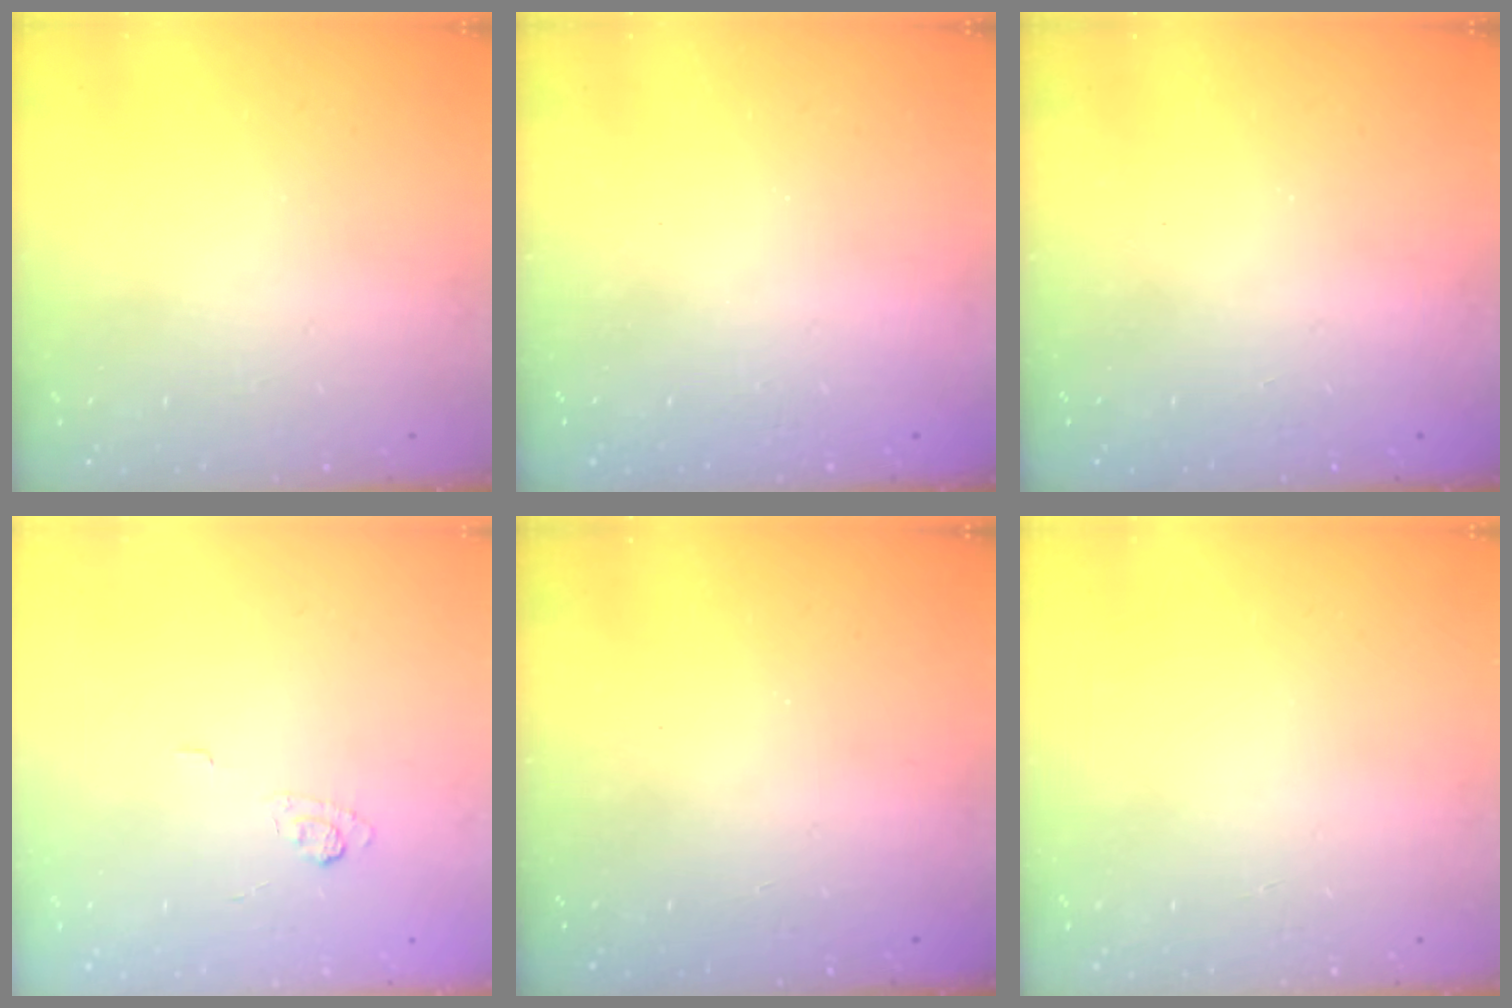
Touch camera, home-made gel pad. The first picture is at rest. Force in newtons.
{"total": 2.4, "press": 2.3, "slide": 0.8}
{"total": 2.6, "press": 2.4, "slide": 0.8}
{"total": 3.4, "press": 3.1, "slide": 1.5}
{"total": 2.3, "press": 2.2, "slide": 0.8}
{"total": 0.0}